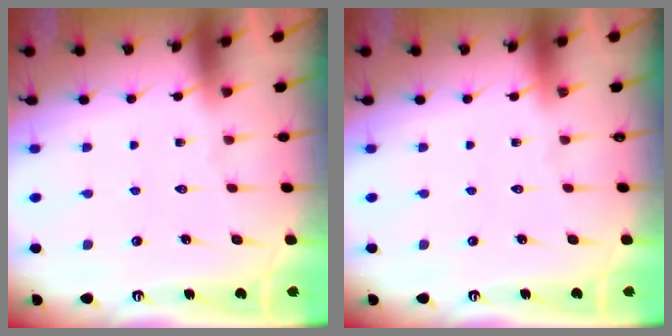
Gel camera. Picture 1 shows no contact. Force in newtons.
{"total": 0.0}